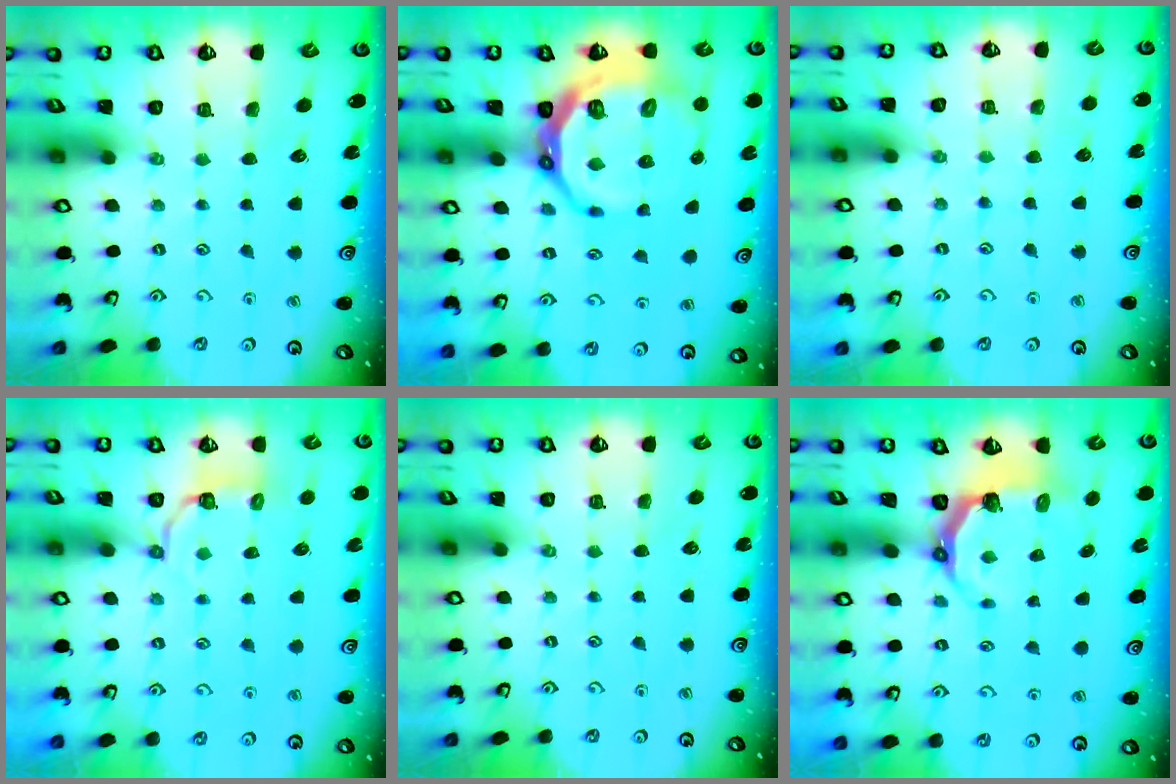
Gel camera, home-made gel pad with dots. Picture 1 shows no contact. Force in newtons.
{"total": 17.3, "press": 16.8, "slide": 4.4}
{"total": 4.0, "press": 4.0, "slide": 0.3}
{"total": 3.8, "press": 2.5, "slide": 2.9}
{"total": 0.0}
{"total": 5.0, "press": 3.4, "slide": 3.7}